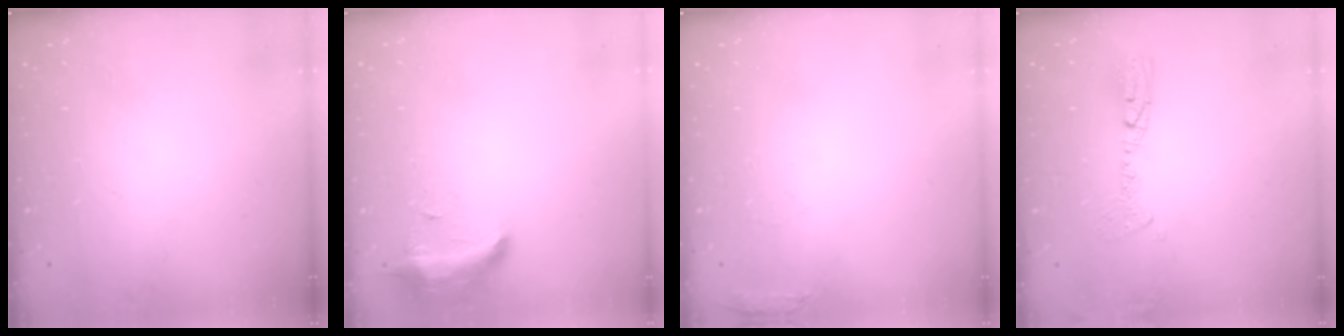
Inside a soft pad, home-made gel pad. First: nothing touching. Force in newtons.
{"total": 12.2, "press": 9.7, "slide": 7.4}
{"total": 5.2, "press": 5.0, "slide": 1.3}
{"total": 9.6, "press": 9.5, "slide": 1.9}